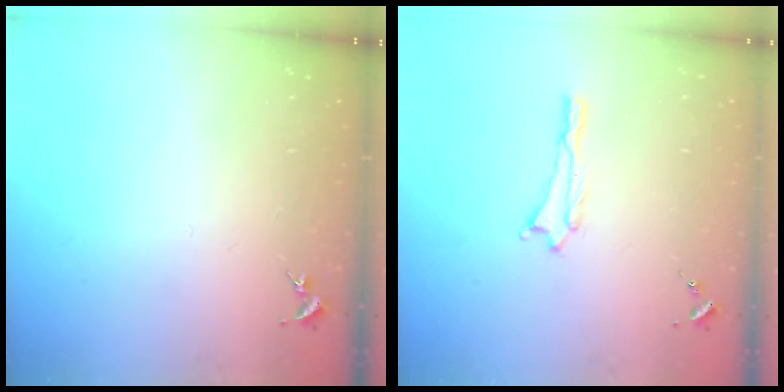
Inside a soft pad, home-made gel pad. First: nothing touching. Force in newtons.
{"total": 0.0}